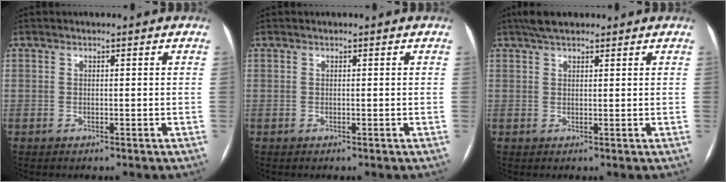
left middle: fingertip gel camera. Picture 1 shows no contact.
{"total": 0.0}
{"total": 4.3, "force": [3.5, 1.3, 2.2], "torque": [-0.043, 0.023, 0.061]}